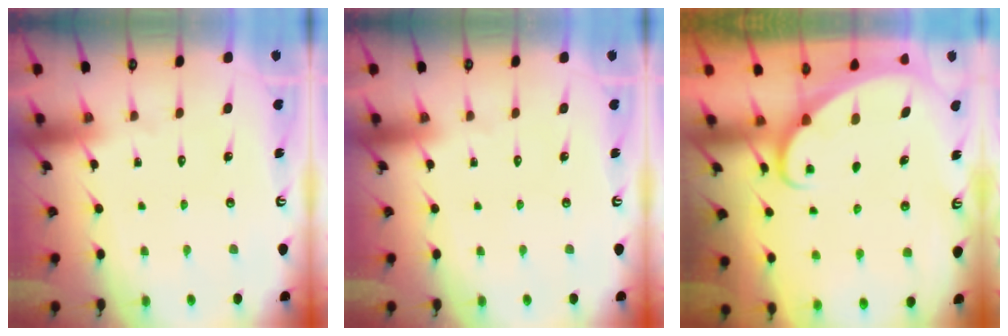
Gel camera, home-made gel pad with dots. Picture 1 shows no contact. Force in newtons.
{"total": 0.0}
{"total": 1.6, "press": 1.6, "slide": 0.0}